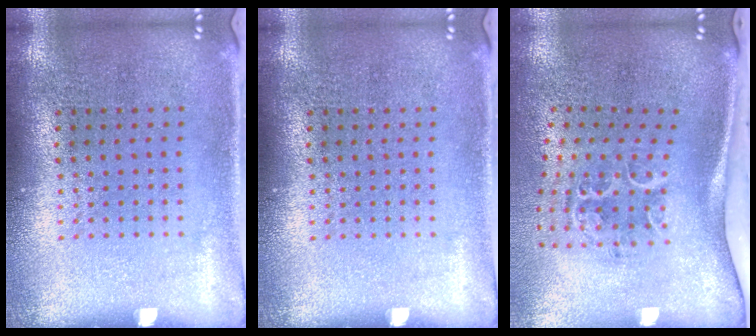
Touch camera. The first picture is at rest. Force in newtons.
{"total": 0.0}
{"total": 1.6, "press": 1.3, "slide": 1.0}